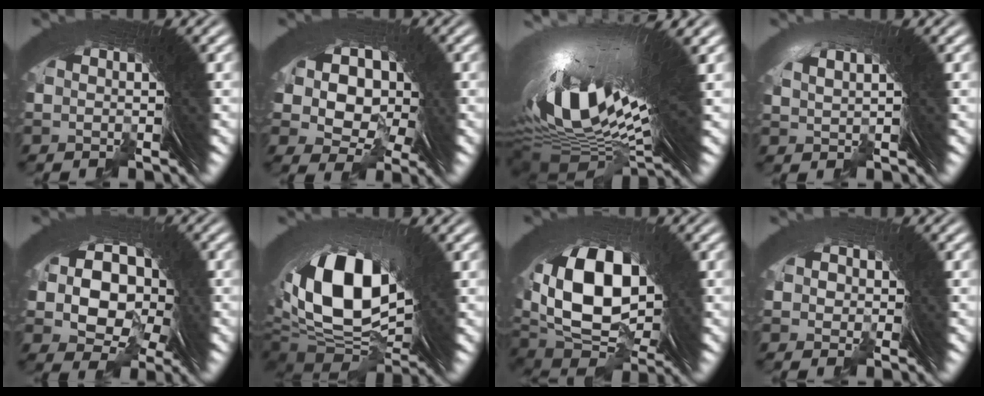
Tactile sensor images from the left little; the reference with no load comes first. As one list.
[{"total": 7.7, "force": [-0.6, 6.3, 4.4], "torque": [-0.118, -0.053, 0.013]}, {"total": 14.2, "force": [1.1, 6.5, 12.6], "torque": [-0.226, -0.017, 0.032]}, {"total": 1.1, "force": [0.3, -1.1, -0.2], "torque": [0.002, -0.002, 0.020]}, {"total": 9.1, "force": [-0.6, 7.4, 5.3], "torque": [-0.126, -0.050, 0.004]}, {"total": 11.4, "force": [-1.5, 7.4, 8.5], "torque": [-0.191, -0.063, 0.011]}, {"total": 10.9, "force": [-1.3, 8.0, 7.3], "torque": [-0.174, -0.064, 0.014]}, {"total": 1.6, "force": [-0.7, 1.1, -0.9], "torque": [0.008, 0.004, -0.013]}]